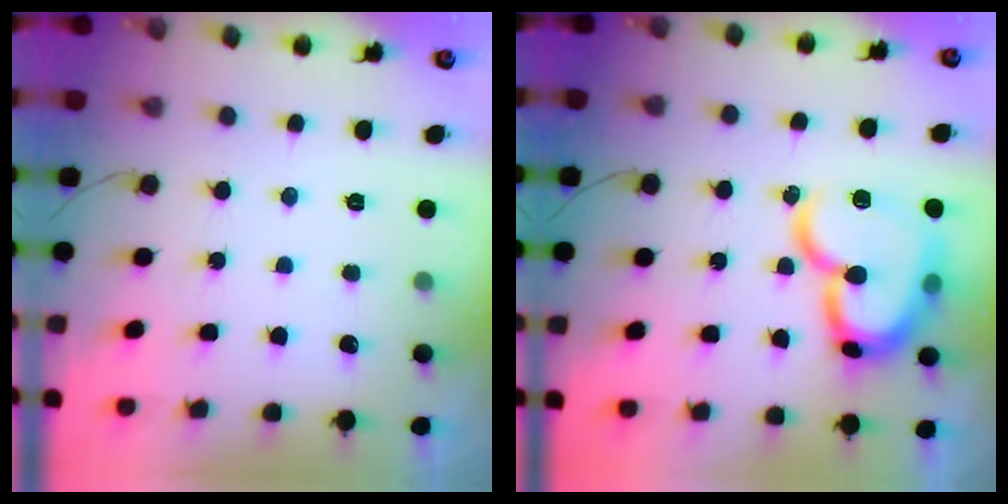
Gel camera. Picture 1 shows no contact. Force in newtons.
{"total": 21.0, "press": 20.9, "slide": 2.3}